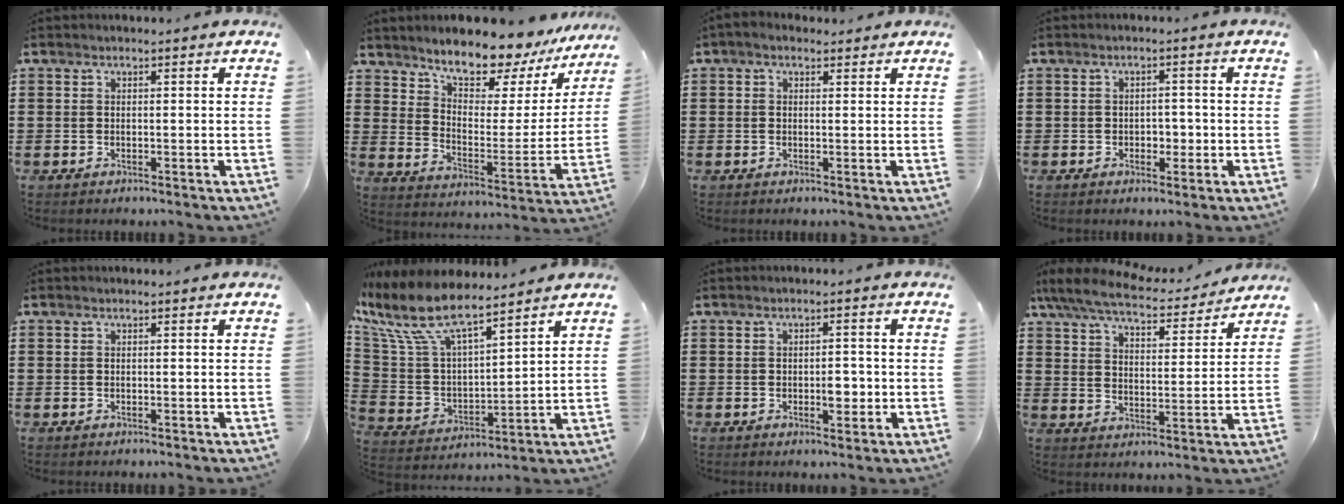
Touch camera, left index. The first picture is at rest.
{"total": 9.9, "force": [9.2, 1.9, 3.0], "torque": [-0.068, -0.075, 0.158]}
{"total": 1.4, "force": [0.6, 1.0, 0.8], "torque": [-0.017, 0.007, 0.011]}
{"total": 2.3, "force": [-0.5, 1.7, 1.6], "torque": [-0.034, 0.006, -0.014]}
{"total": 0.0}
{"total": 11.4, "force": [8.6, 3.2, 6.8], "torque": [-0.177, -0.043, 0.147]}
{"total": 3.3, "force": [-0.6, 1.6, 2.8], "torque": [-0.045, 0.000, -0.013]}
{"total": 7.4, "force": [6.7, 1.1, 2.9], "torque": [-0.087, -0.037, 0.118]}